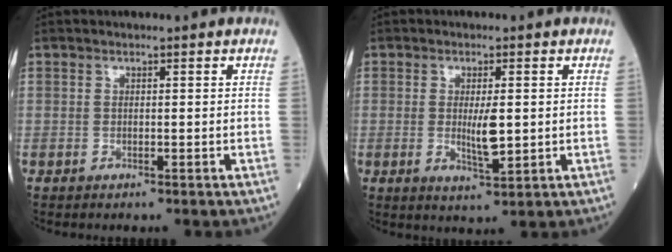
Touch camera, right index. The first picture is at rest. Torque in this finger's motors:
{"motor_torque": [-0.06, -0.07, 0.23, 0.02]}